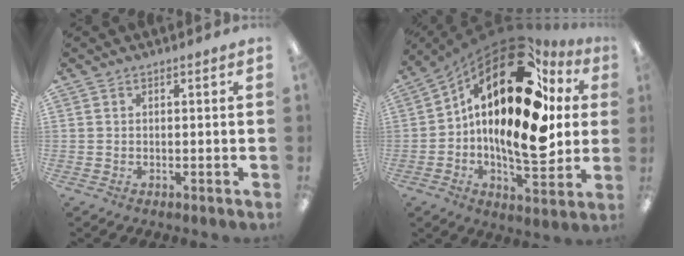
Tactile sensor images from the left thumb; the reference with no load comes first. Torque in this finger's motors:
{"motor_torque": [1.10, 3.90, 2.77, 0.00, 0.36]}